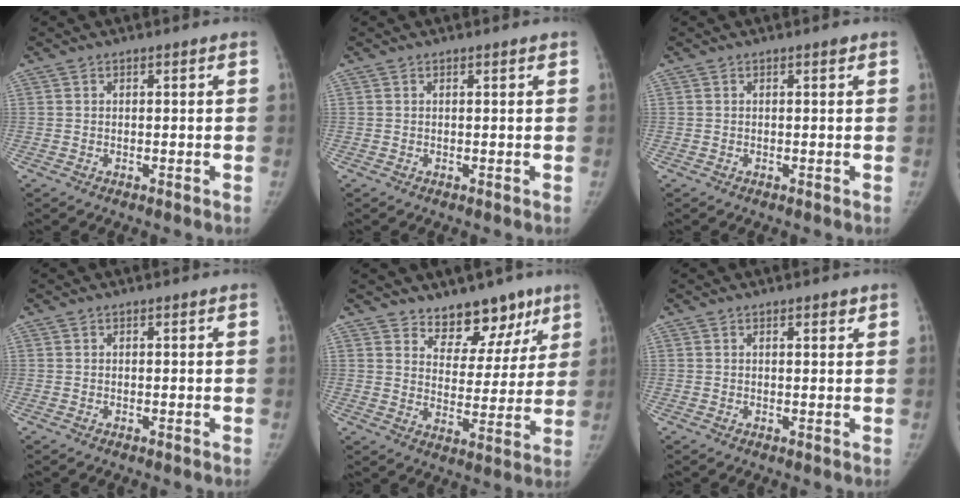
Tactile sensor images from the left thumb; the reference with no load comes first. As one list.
[{"total": 0.6, "force": [0.4, 0.1, 0.3], "torque": [-0.006, -0.002, 0.006]}, {"total": 0.6, "force": [0.4, 0.2, 0.4], "torque": [-0.006, -0.002, 0.004]}, {"total": 0.0}, {"total": 11.4, "force": [8.3, 6.6, 4.1], "torque": [0.004, -0.046, 0.123]}, {"total": 1.7, "force": [1.1, 0.6, 1.1], "torque": [-0.009, -0.005, 0.015]}]